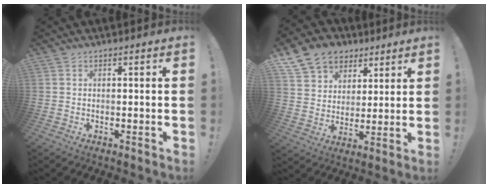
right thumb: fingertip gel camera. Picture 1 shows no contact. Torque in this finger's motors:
{"motor_torque": [0.93, 0.95, 0.62, 0.60, 0.01]}